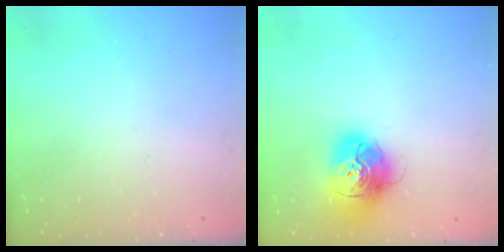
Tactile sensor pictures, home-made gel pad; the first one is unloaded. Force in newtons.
{"total": 17.2, "press": 17.1, "slide": 2.0}